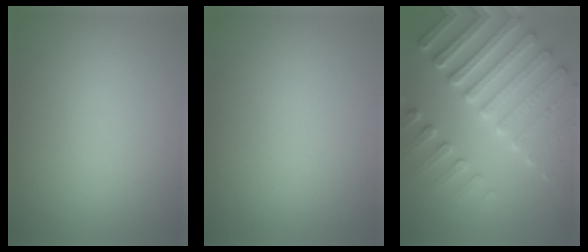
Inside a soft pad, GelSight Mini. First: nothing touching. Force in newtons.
{"total": 0.0}
{"total": 7.7, "press": 7.4, "slide": 2.0}